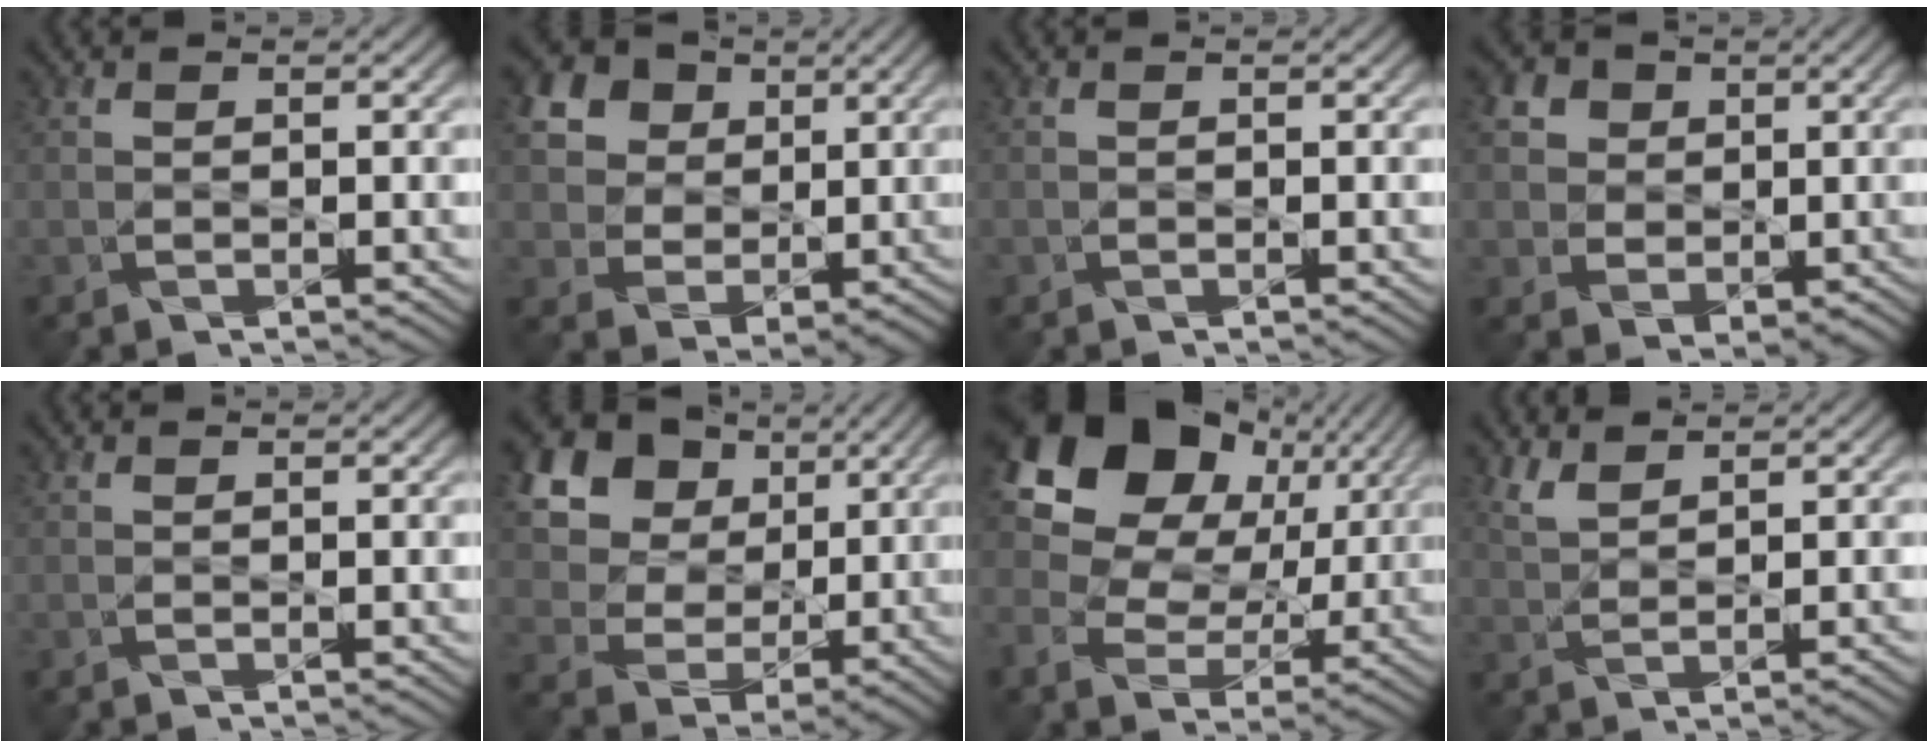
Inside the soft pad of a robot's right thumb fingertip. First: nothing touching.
{"total": 13.5, "force": [5.1, 10.9, 6.1], "torque": [-0.194, 0.011, 0.117]}
{"total": 0.0}
{"total": 7.6, "force": [2.3, 6.6, 3.1], "torque": [-0.112, 0.007, 0.048]}
{"total": 0.0}
{"total": 16.3, "force": [7.3, 12.1, 8.1], "torque": [-0.241, 0.037, 0.173]}
{"total": 15.9, "force": [6.0, 11.4, 9.4], "torque": [-0.210, 0.029, 0.103]}
{"total": 2.7, "force": [1.9, 0.6, 1.8], "torque": [-0.047, 0.002, 0.045]}